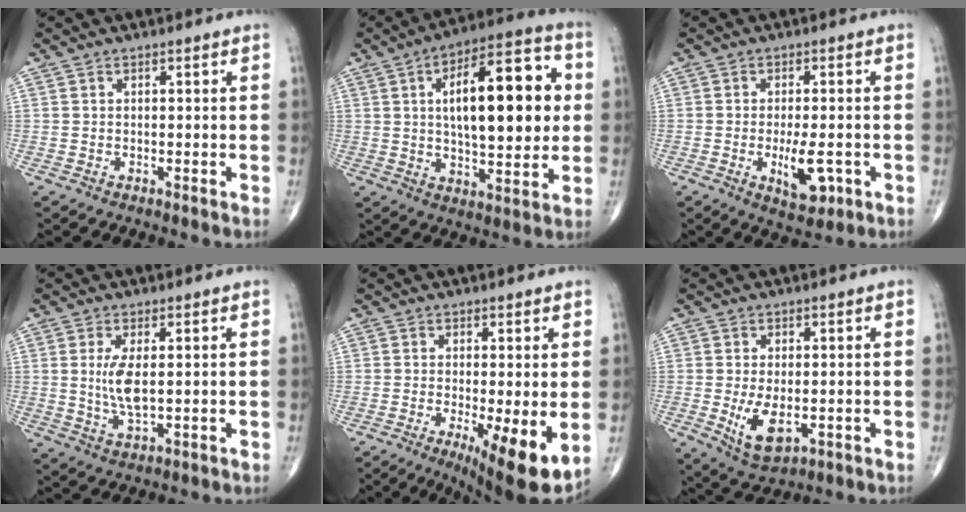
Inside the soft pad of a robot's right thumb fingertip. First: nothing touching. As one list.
[{"total": 21.3, "force": [3.4, 8.5, 19.2], "torque": [-0.260, 0.009, 0.046]}, {"total": 6.8, "force": [-2.0, 2.7, 6.0], "torque": [-0.089, -0.006, -0.023]}, {"total": 5.8, "force": [0.7, 1.9, 5.4], "torque": [-0.117, -0.015, 0.019]}, {"total": 11.4, "force": [-2.7, 3.0, 10.6], "torque": [-0.159, -0.027, -0.035]}, {"total": 7.2, "force": [-1.3, 3.8, 6.0], "torque": [-0.104, -0.016, -0.010]}]